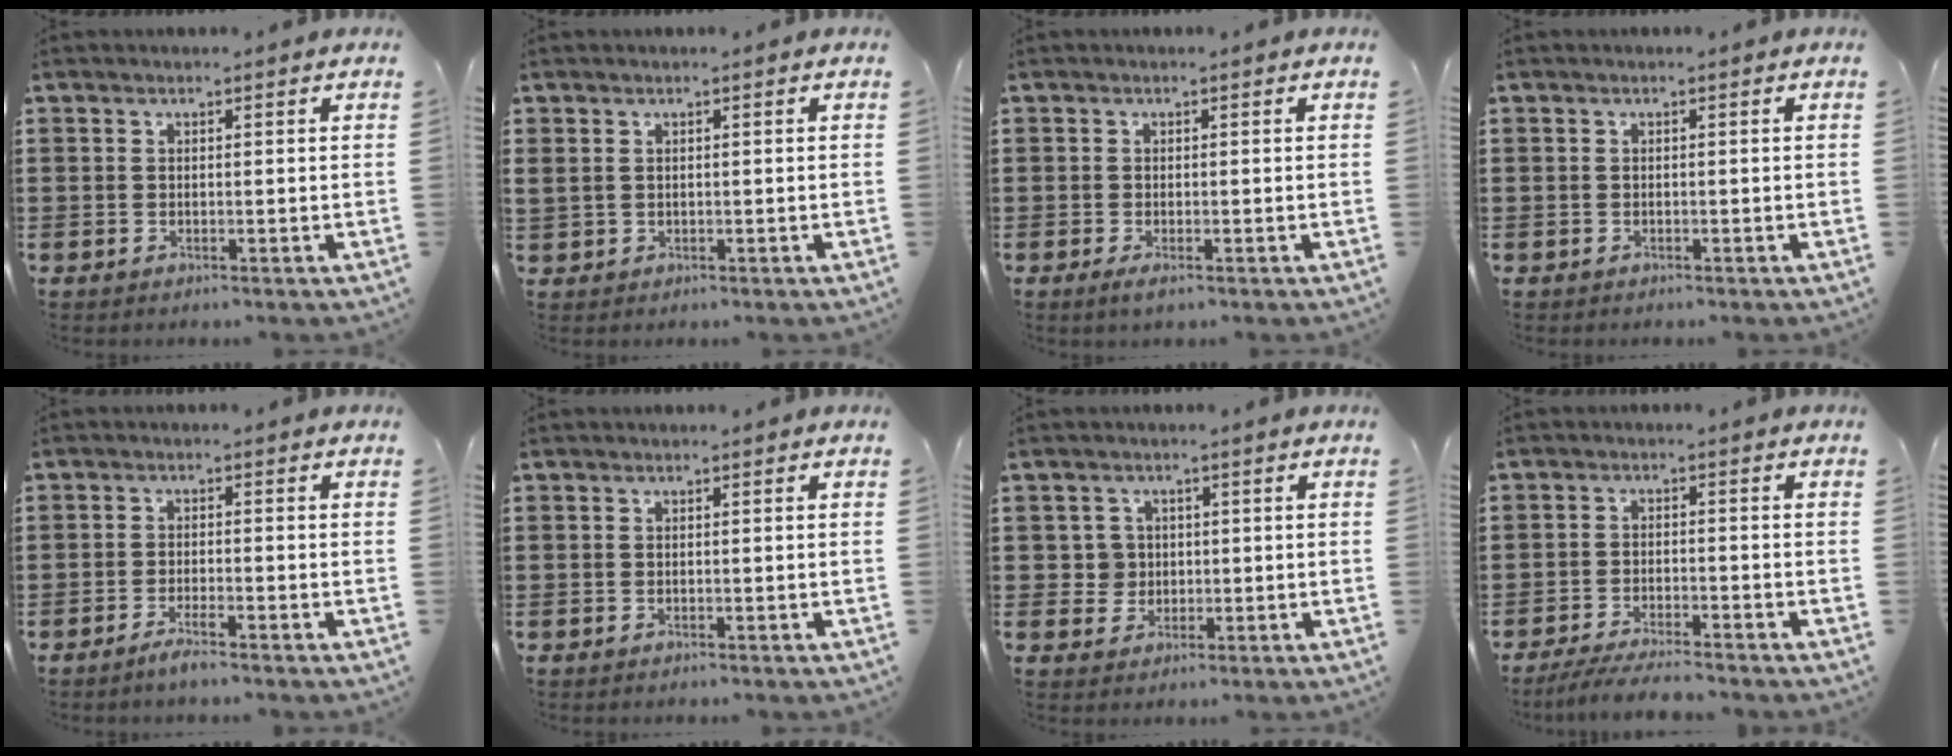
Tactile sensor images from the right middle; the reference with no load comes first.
{"total": 0.9, "force": [0.5, 0.7, 0.2], "torque": [-0.008, 0.005, 0.009]}
{"total": 0.8, "force": [-0.5, 0.0, 0.7], "torque": [-0.015, -0.006, -0.007]}
{"total": 0.0}
{"total": 2.3, "force": [-1.9, 0.0, 1.3], "torque": [-0.029, 0.000, -0.038]}
{"total": 0.0}
{"total": 3.6, "force": [0.1, 3.5, 0.8], "torque": [-0.031, 0.012, -0.002]}
{"total": 4.3, "force": [-4.1, 0.0, 1.5], "torque": [-0.031, -0.009, -0.079]}